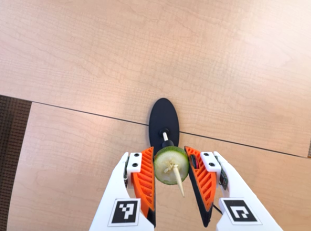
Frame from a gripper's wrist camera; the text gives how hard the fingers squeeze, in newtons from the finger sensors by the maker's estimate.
{"total": 11.8, "left": 13.0, "right": 10.6}